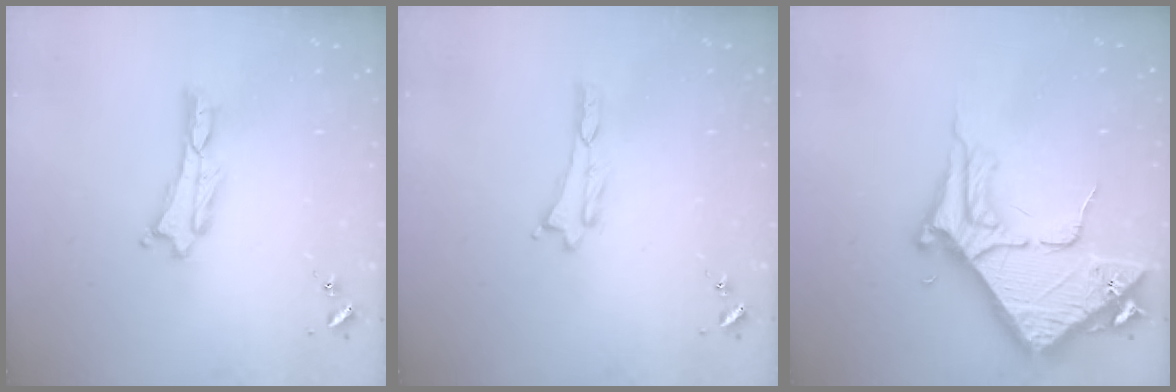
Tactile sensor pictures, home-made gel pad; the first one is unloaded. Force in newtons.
{"total": 0.0}
{"total": 9.5, "press": 9.5, "slide": 1.1}